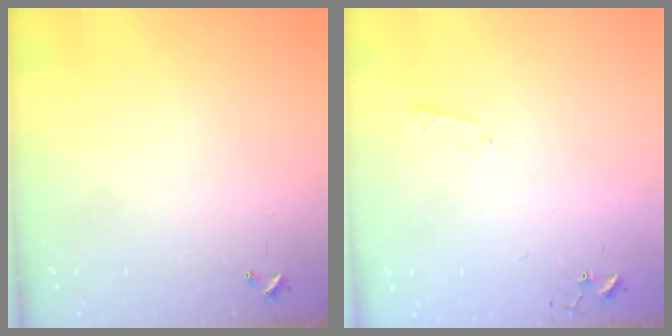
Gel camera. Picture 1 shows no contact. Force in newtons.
{"total": 4.1, "press": 4.0, "slide": 0.6}